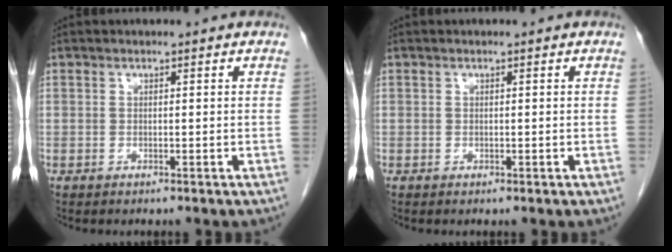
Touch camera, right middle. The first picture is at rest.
{"total": 0.0}